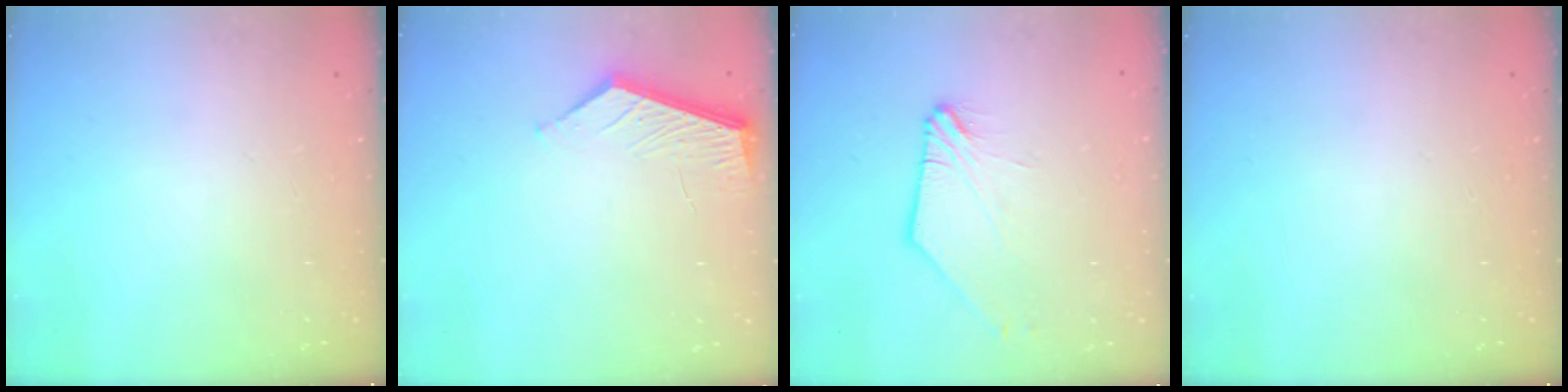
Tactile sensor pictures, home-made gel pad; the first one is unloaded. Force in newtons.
{"total": 4.9, "press": 4.9, "slide": 0.4}
{"total": 2.8, "press": 2.8, "slide": 0.3}
{"total": 0.0}